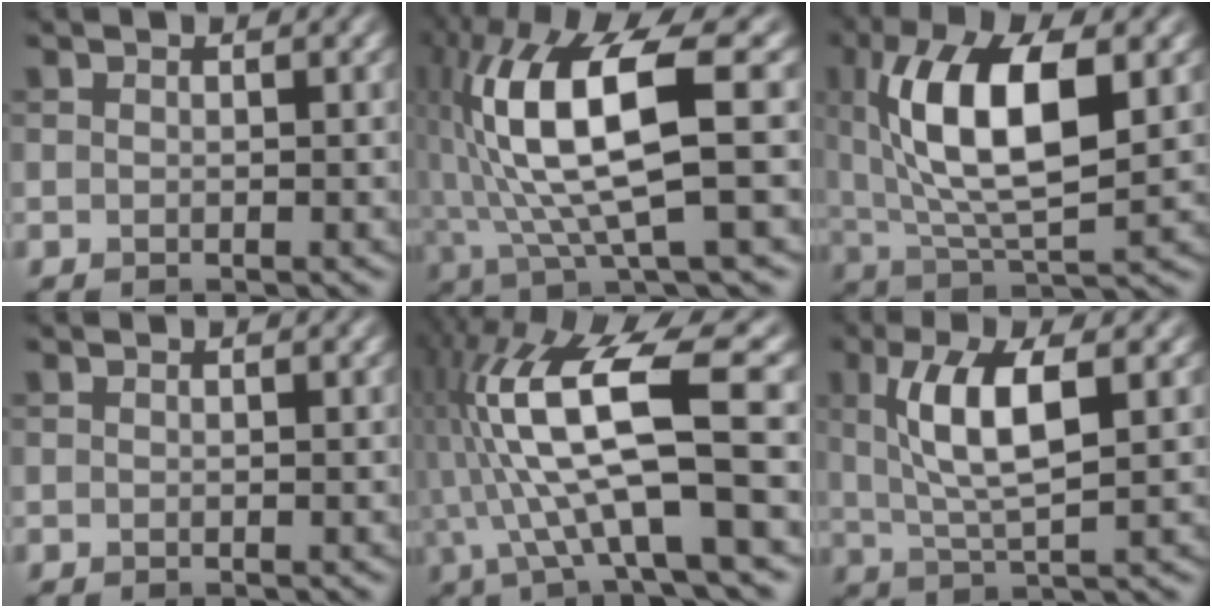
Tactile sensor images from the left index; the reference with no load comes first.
{"total": 11.9, "force": [1.0, 2.8, 11.6], "torque": [-0.222, 0.011, 0.021]}
{"total": 11.1, "force": [2.6, 4.2, 9.9], "torque": [-0.179, 0.006, 0.045]}
{"total": 0.0}
{"total": 12.7, "force": [0.1, 2.8, 12.4], "torque": [-0.230, 0.019, 0.007]}
{"total": 6.6, "force": [1.5, 1.9, 6.1], "torque": [-0.115, 0.005, 0.029]}